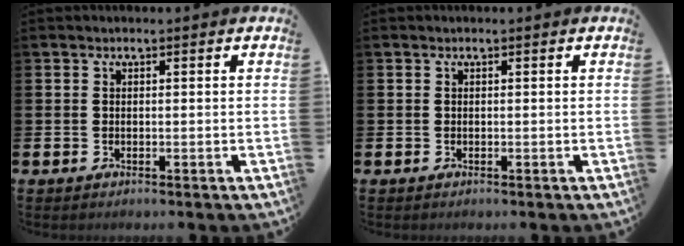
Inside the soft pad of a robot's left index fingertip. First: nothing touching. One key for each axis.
{"total": 0.0}